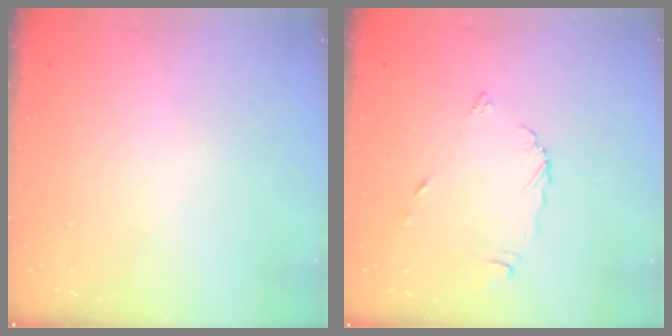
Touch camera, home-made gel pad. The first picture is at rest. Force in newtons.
{"total": 4.8, "press": 4.7, "slide": 0.4}